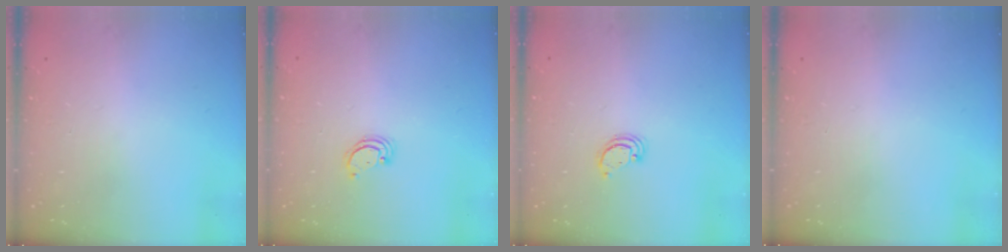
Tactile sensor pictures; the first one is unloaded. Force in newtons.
{"total": 1.7, "press": 1.7, "slide": 0.1}
{"total": 2.6, "press": 2.6, "slide": 0.2}
{"total": 0.0}